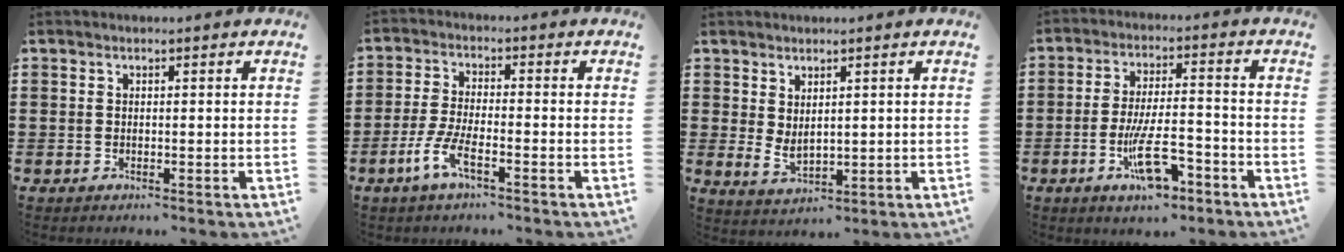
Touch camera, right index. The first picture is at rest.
{"total": 5.2, "force": [-3.0, 1.0, 4.1], "torque": [-0.102, -0.012, -0.062]}
{"total": 2.6, "force": [1.2, 1.4, 1.8], "torque": [-0.037, 0.002, 0.023]}
{"total": 10.0, "force": [-4.5, 3.3, 8.3], "torque": [-0.155, 0.004, -0.077]}